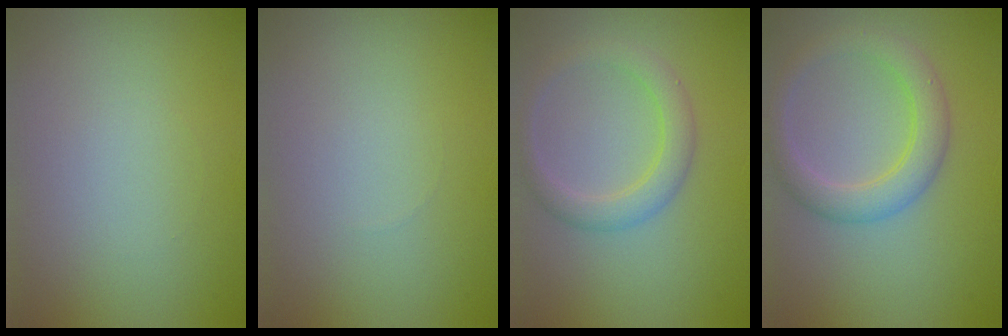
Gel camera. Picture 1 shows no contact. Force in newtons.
{"total": 0.0}
{"total": 2.8, "press": 2.8, "slide": 0.1}
{"total": 3.7, "press": 3.7, "slide": 0.2}